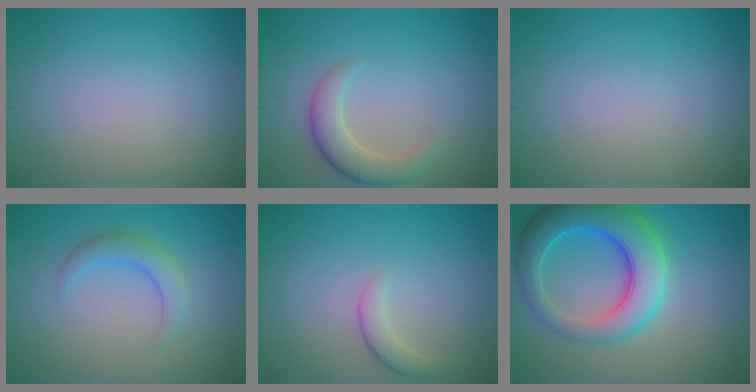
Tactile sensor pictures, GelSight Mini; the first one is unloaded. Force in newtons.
{"total": 3.5, "press": 3.5, "slide": 0.3}
{"total": 0.0}
{"total": 2.4, "press": 2.4, "slide": 0.0}
{"total": 1.9, "press": 1.9, "slide": 0.2}
{"total": 8.4, "press": 8.4, "slide": 0.4}